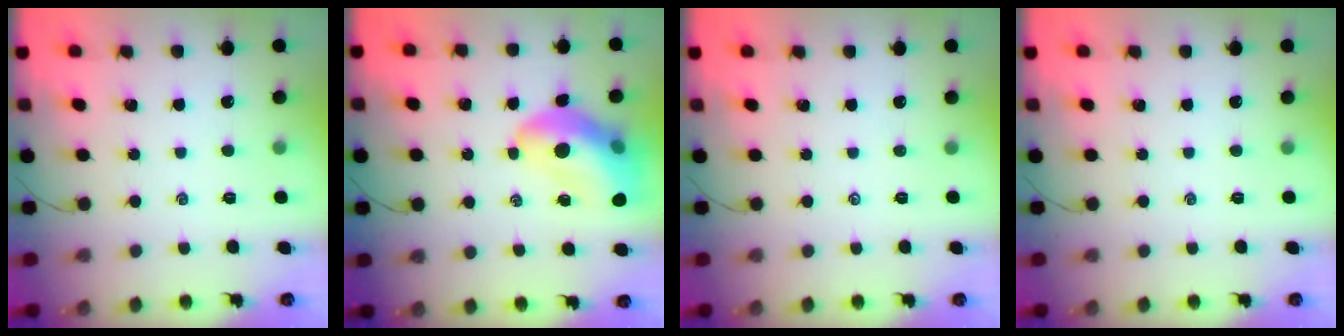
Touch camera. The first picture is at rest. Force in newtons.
{"total": 15.6, "press": 15.0, "slide": 4.4}
{"total": 0.0}
{"total": 0.0}